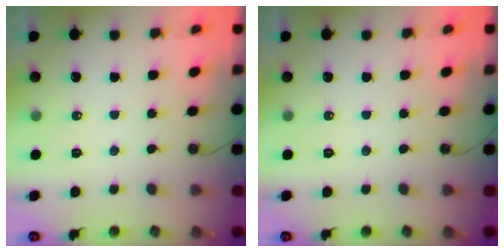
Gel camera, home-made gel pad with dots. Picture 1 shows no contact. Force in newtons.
{"total": 0.0}